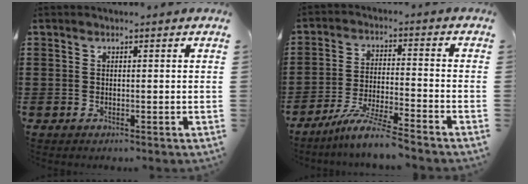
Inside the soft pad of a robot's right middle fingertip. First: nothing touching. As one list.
[{"total": 6.9, "force": [-6.1, -0.5, 3.3], "torque": [-0.069, -0.016, -0.118]}]